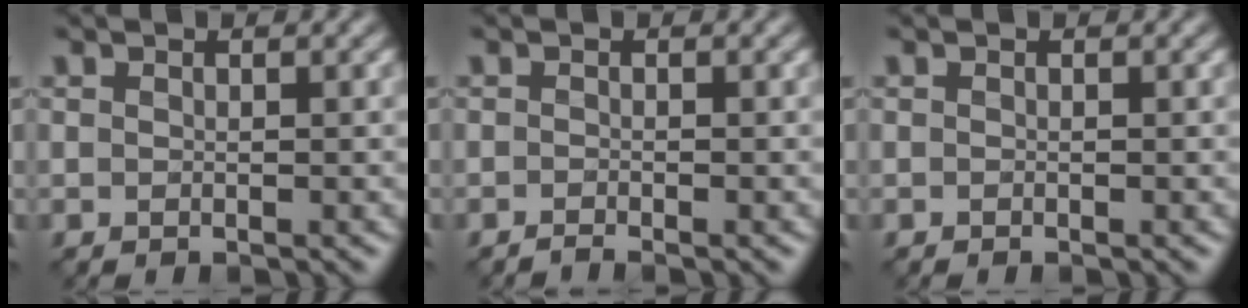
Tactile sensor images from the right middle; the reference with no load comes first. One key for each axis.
{"total": 0.8, "fx": -0.7, "fy": 0.0, "fz": 0.4, "tx": -0.004, "ty": -0.001, "tz": -0.015}
{"total": 0.0}